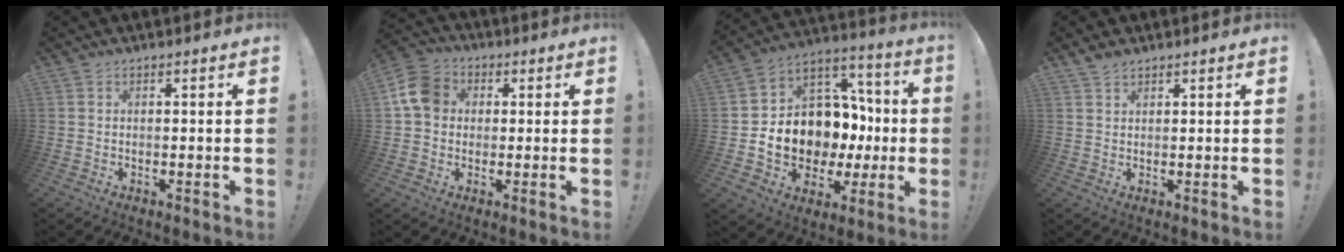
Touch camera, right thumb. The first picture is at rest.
{"total": 10.5, "force": [1.6, 8.8, 5.6], "torque": [-0.089, 0.013, 0.037]}
{"total": 13.9, "force": [-2.0, 11.7, 7.3], "torque": [-0.098, -0.001, -0.010]}
{"total": 2.6, "force": [2.2, 1.0, 1.0], "torque": [-0.007, -0.013, 0.039]}